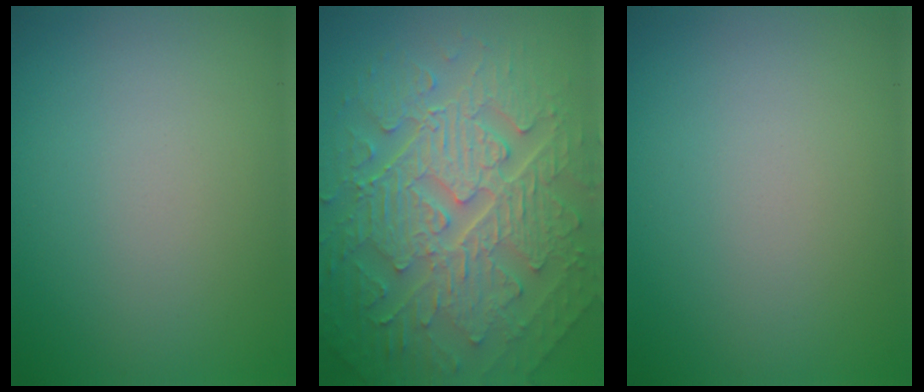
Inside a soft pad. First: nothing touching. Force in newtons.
{"total": 9.9, "press": 6.6, "slide": 7.3}
{"total": 0.0}